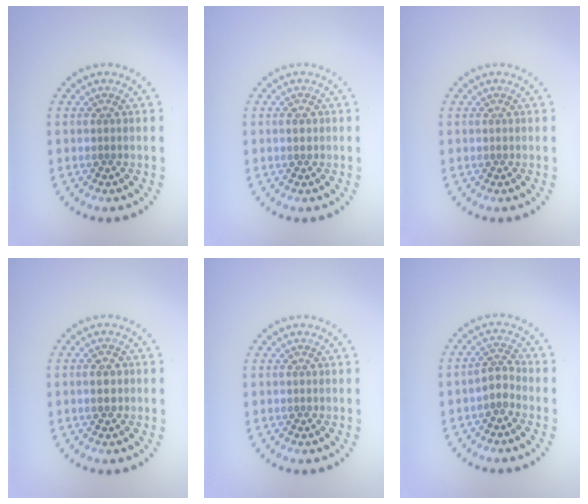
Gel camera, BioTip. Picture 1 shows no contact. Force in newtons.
{"total": 0.9, "press": 0.9, "slide": 0.1}
{"total": 0.0}
{"total": 1.4, "press": 1.4, "slide": 0.0}
{"total": 0.0}
{"total": 1.8, "press": 1.4, "slide": 1.2}